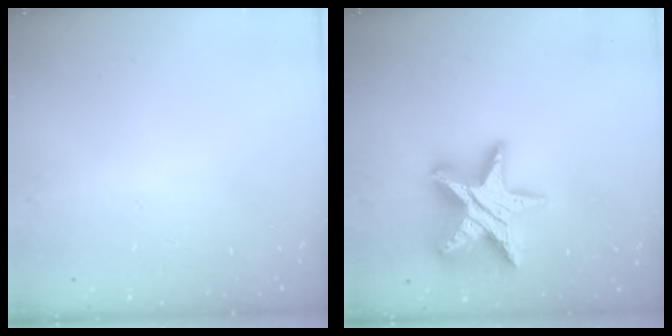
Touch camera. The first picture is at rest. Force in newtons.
{"total": 19.4, "press": 19.4, "slide": 1.4}